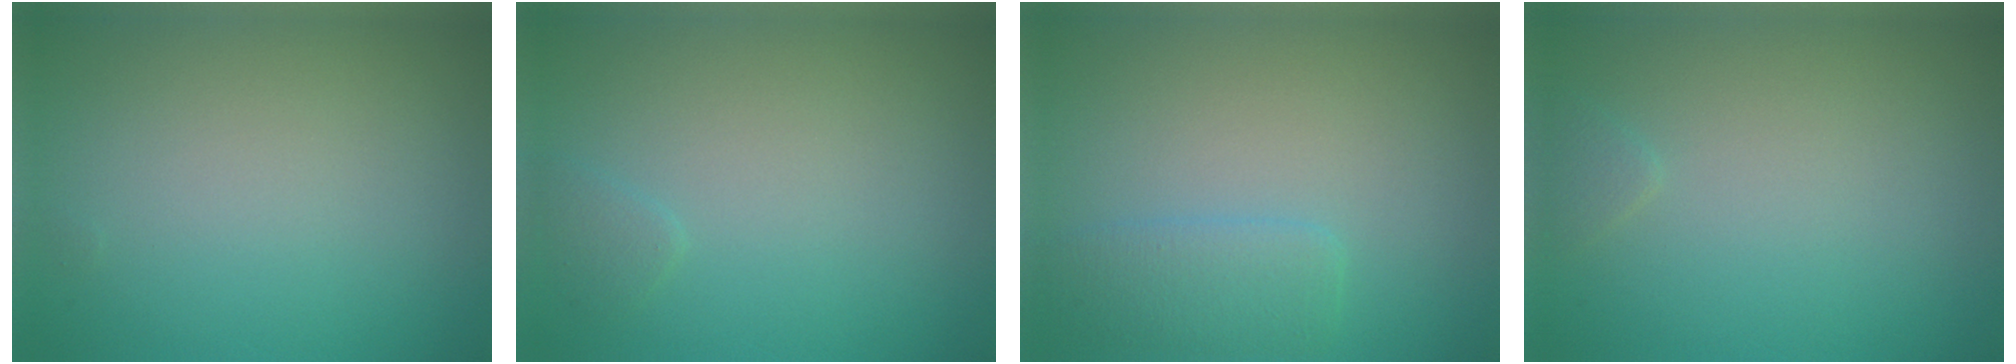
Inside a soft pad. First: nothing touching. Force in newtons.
{"total": 0.8, "press": 0.8, "slide": 0.1}
{"total": 2.3, "press": 2.3, "slide": 0.2}
{"total": 0.7, "press": 0.7, "slide": 0.1}